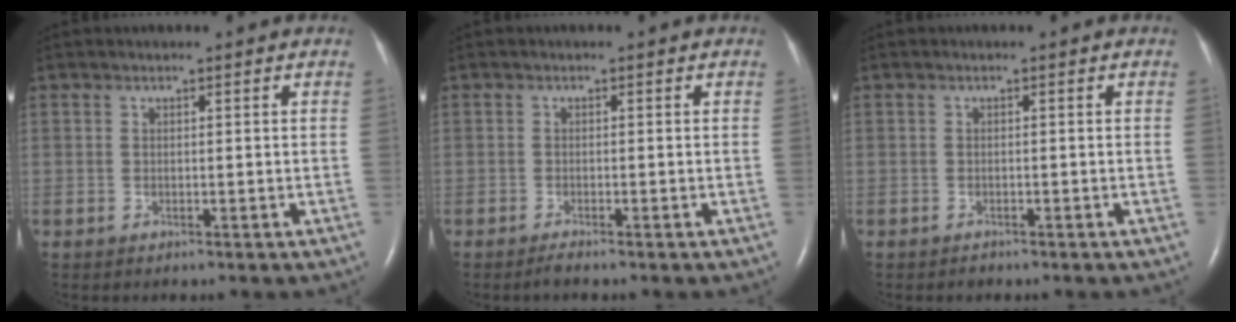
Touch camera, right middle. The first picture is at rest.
{"total": 1.1, "force": [-0.9, -0.1, 0.5], "torque": [-0.018, -0.003, -0.018]}
{"total": 0.7, "force": [-0.6, 0.2, 0.1], "torque": [-0.006, -0.002, -0.009]}